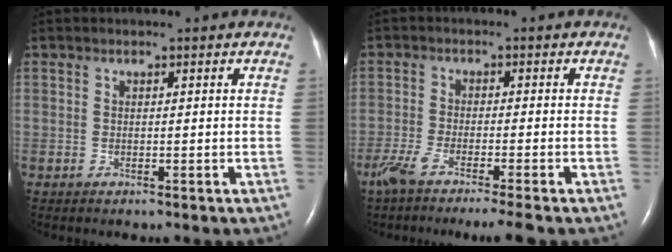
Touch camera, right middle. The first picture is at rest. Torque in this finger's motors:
{"motor_torque": [0.88, -0.77, 0.10, 0.06]}